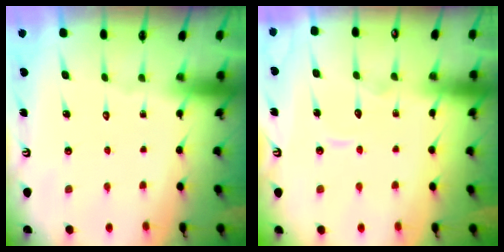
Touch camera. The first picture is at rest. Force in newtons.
{"total": 5.6, "press": 5.6, "slide": 0.5}